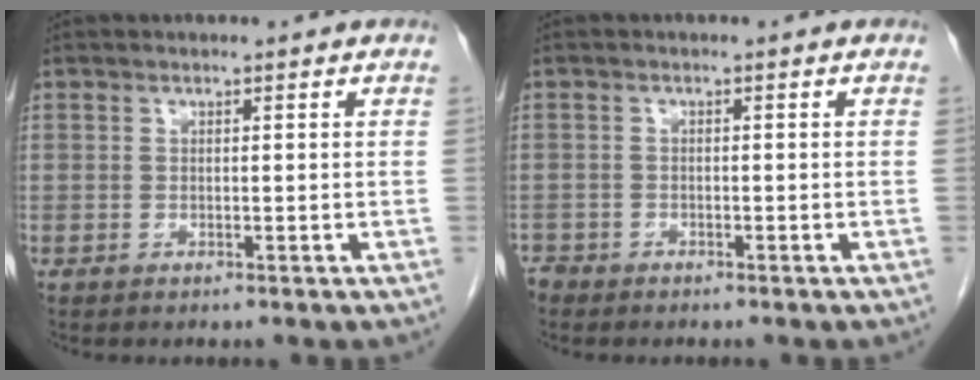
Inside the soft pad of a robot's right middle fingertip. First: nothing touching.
{"total": 2.0, "force": [-1.8, 0.9, 0.0], "torque": [-0.006, 0.000, -0.033]}